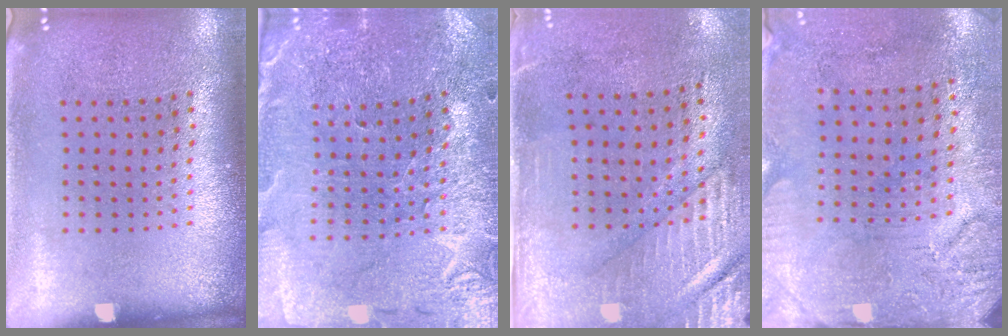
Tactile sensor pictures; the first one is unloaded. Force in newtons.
{"total": 1.3, "press": 1.2, "slide": 0.2}
{"total": 3.0, "press": 2.6, "slide": 1.6}
{"total": 3.2, "press": 2.6, "slide": 1.9}